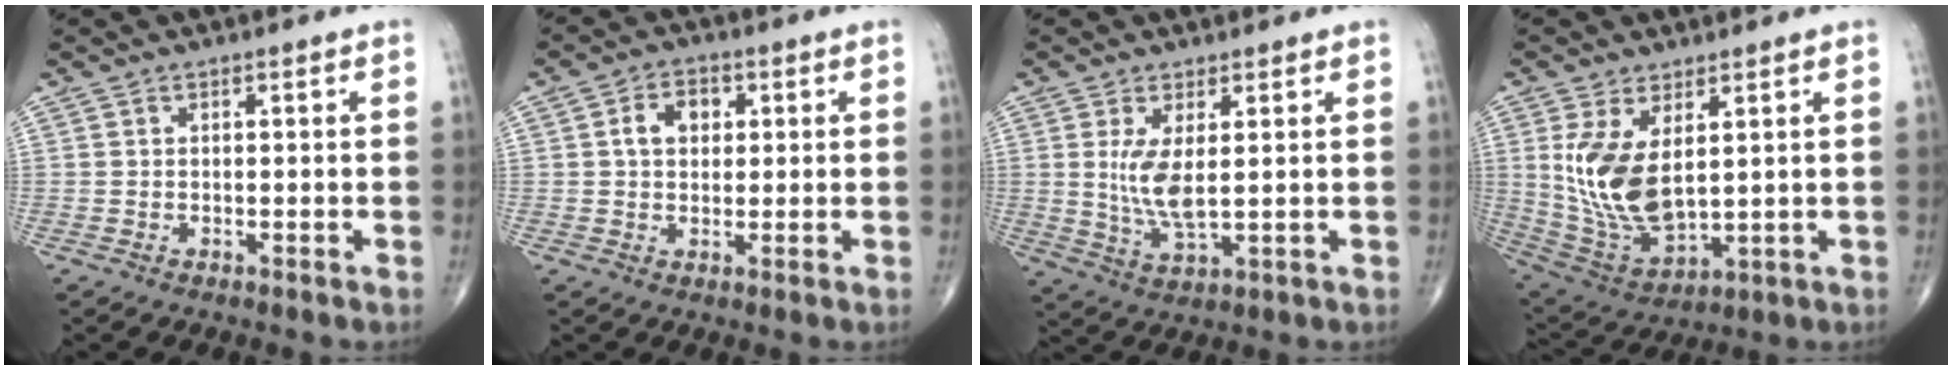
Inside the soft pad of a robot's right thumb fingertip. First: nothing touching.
{"total": 5.3, "force": [1.1, 3.9, 3.4], "torque": [-0.043, 0.011, 0.015]}
{"total": 7.0, "force": [1.1, 2.4, 6.5], "torque": [-0.132, -0.023, 0.029]}
{"total": 13.1, "force": [2.8, 6.7, 11.0], "torque": [-0.209, -0.022, 0.076]}